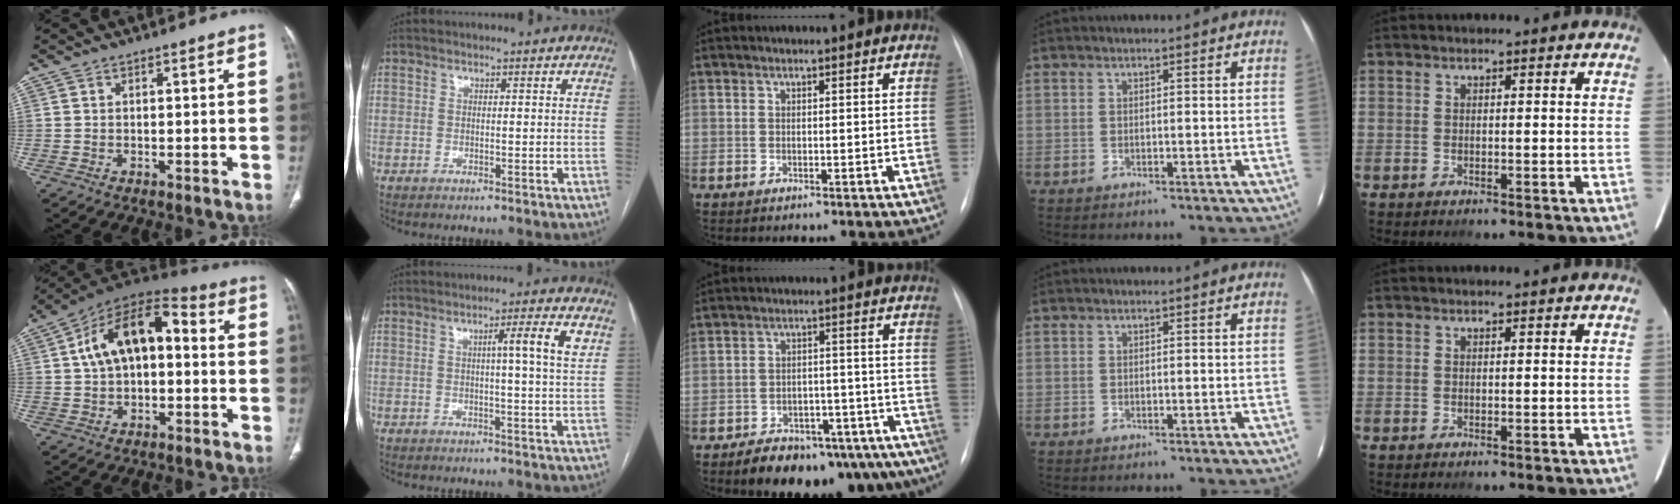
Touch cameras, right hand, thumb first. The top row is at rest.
{"thumb": {"total": 15.7, "force": [1.9, 9.0, 12.8], "torque": [-0.197, 0.045, 0.020]}, "index": {"total": 5.3, "force": [1.6, -0.7, 5.0], "torque": [-0.072, 0.004, 0.020]}, "middle": {"total": 16.3, "force": [-12.5, 7.2, 7.8], "torque": [-0.062, 0.033, -0.160]}}